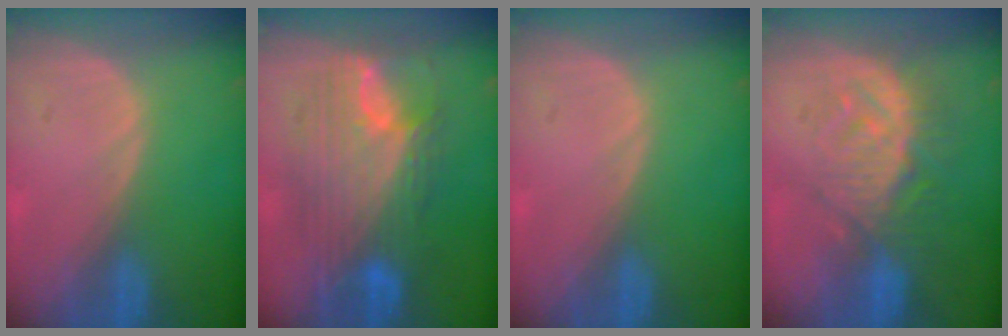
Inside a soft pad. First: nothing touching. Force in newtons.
{"total": 11.5, "press": 11.5, "slide": 1.1}
{"total": 0.0}
{"total": 9.3, "press": 8.6, "slide": 3.6}